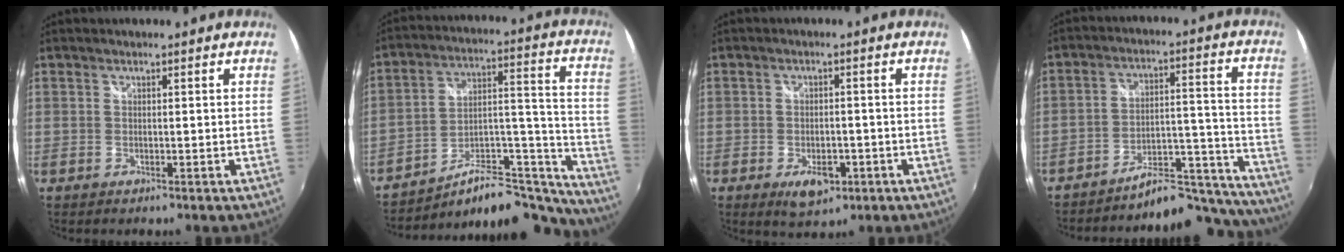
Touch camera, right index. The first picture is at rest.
{"total": 22.3, "force": [-19.3, 6.2, 9.3], "torque": [-0.089, 0.038, -0.271]}
{"total": 6.2, "force": [-2.8, 3.6, 4.3], "torque": [-0.081, -0.011, -0.038]}
{"total": 19.8, "force": [-19.0, 3.8, 4.3], "torque": [-0.037, 0.051, -0.253]}